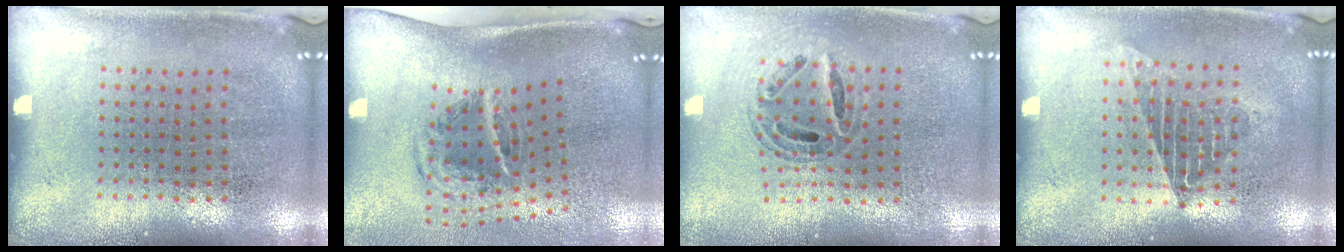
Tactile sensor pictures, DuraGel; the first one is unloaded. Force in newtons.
{"total": 2.0, "press": 1.2, "slide": 1.6}
{"total": 0.7, "press": 0.7, "slide": 0.2}
{"total": 1.3, "press": 1.2, "slide": 0.5}